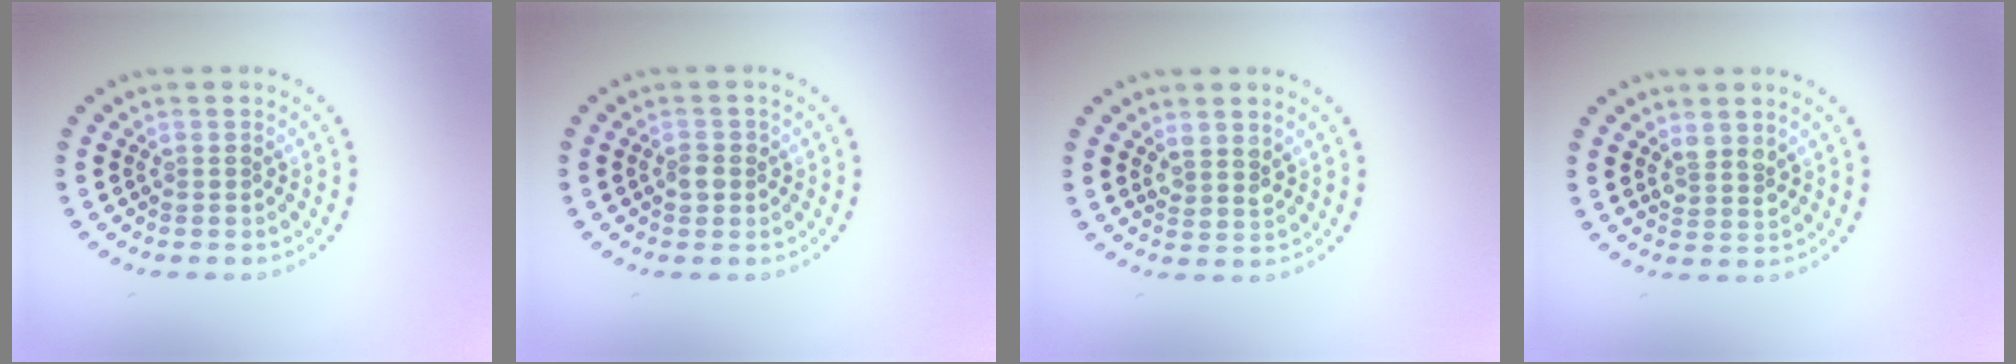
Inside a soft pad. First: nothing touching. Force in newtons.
{"total": 1.3, "press": 1.3, "slide": 0.3}
{"total": 1.7, "press": 1.5, "slide": 0.8}
{"total": 1.8, "press": 1.5, "slide": 1.1}